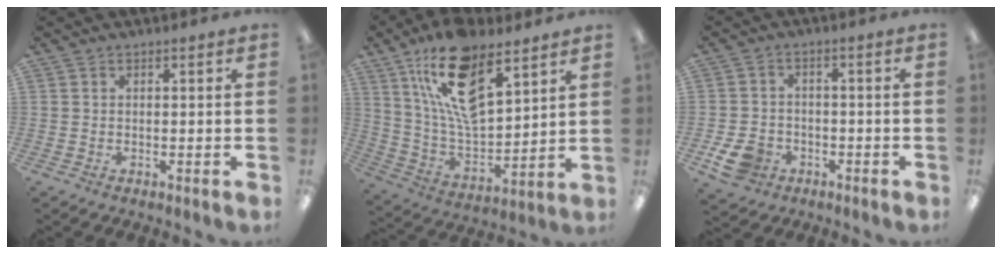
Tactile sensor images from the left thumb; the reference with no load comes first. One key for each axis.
{"total": 18.9, "fx": 11.9, "fy": 8.2, "fz": 12.1, "tx": -0.234, "ty": -0.064, "tz": 0.207}
{"total": 6.6, "fx": -3.5, "fy": 4.9, "fz": 2.9, "tx": -0.066, "ty": 0.015, "tz": -0.063}